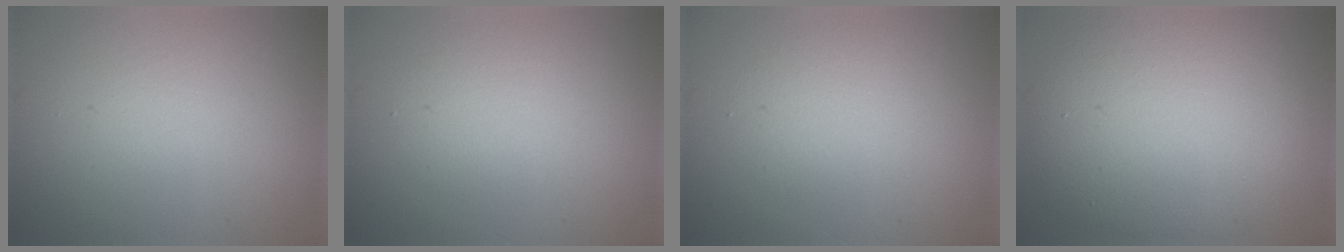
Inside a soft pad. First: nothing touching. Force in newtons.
{"total": 2.3, "press": 2.3, "slide": 0.1}
{"total": 2.5, "press": 2.5, "slide": 0.2}
{"total": 10.2, "press": 10.2, "slide": 0.7}